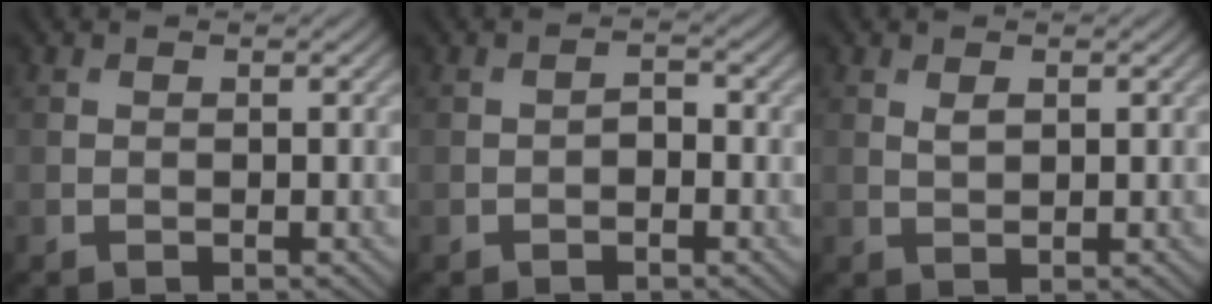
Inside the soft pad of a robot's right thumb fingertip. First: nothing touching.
{"total": 1.3, "force": [-0.5, 0.7, 0.9], "torque": [-0.014, 0.004, -0.014]}
{"total": 1.3, "force": [0.6, 0.6, 1.0], "torque": [-0.023, -0.003, 0.015]}